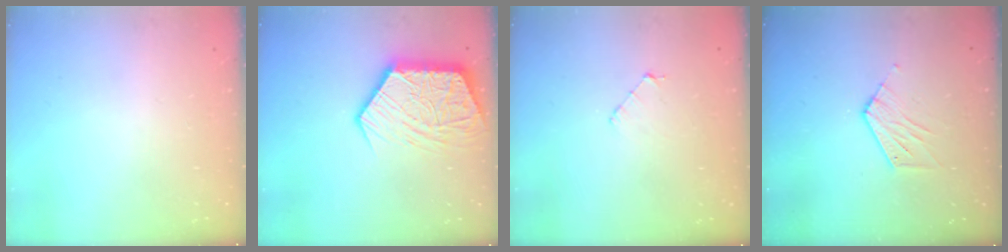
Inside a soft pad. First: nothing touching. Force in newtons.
{"total": 17.7, "press": 17.6, "slide": 1.7}
{"total": 3.5, "press": 3.5, "slide": 0.3}
{"total": 6.1, "press": 6.1, "slide": 0.3}